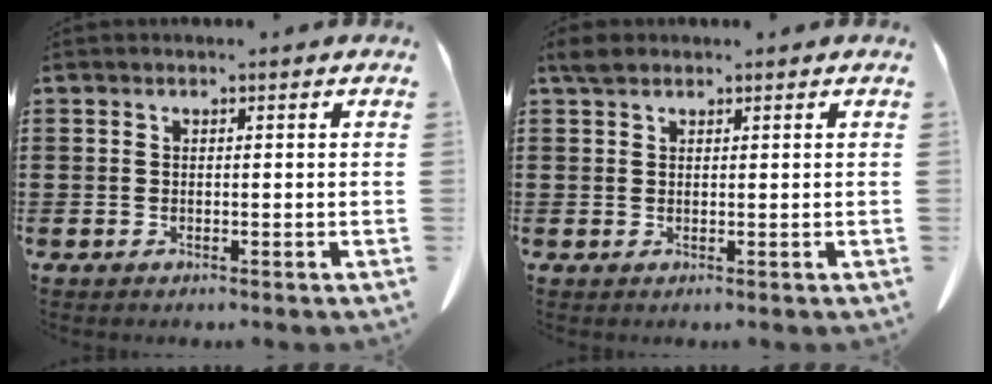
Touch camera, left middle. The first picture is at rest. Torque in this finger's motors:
{"motor_torque": [0.40, 0.50, 0.00, -0.01]}